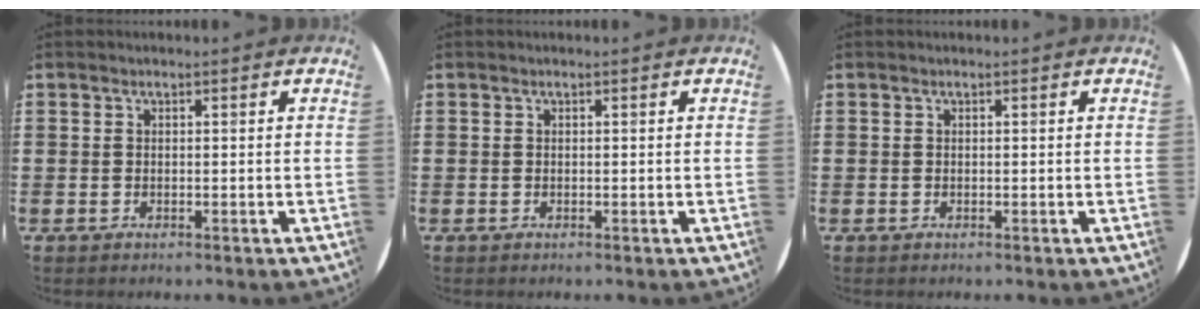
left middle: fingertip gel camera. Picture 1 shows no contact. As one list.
[{"total": 0.0}, {"total": 0.0}]